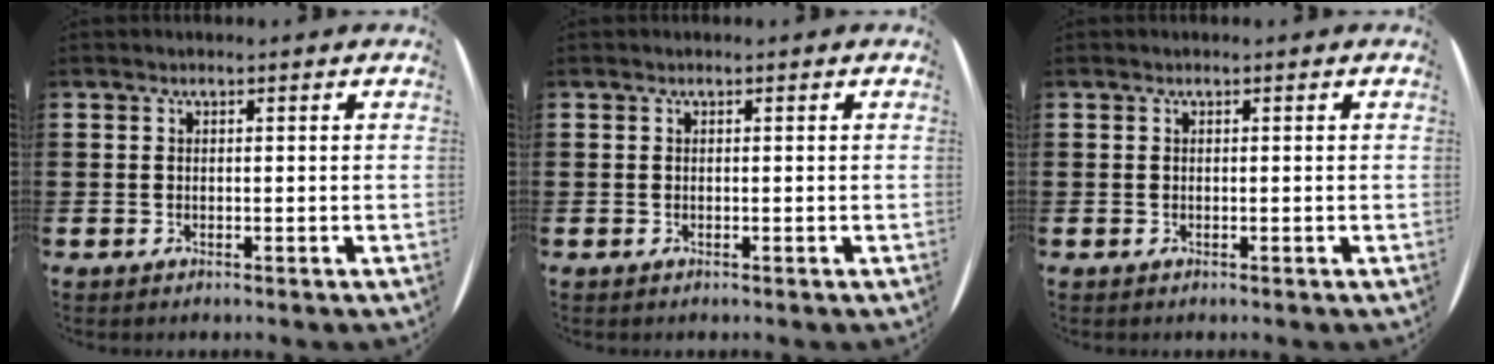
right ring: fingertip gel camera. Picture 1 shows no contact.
{"total": 0.0}
{"total": 0.0}